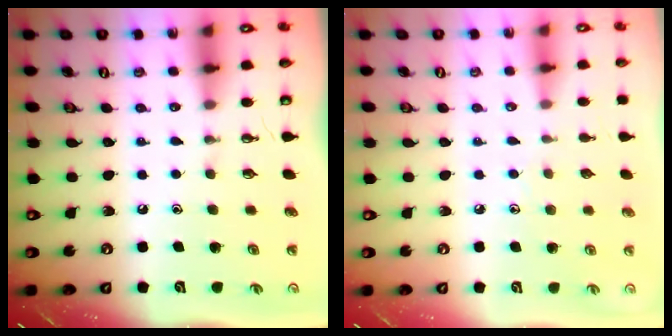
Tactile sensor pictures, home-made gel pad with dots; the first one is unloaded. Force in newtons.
{"total": 2.9, "press": 2.8, "slide": 0.2}